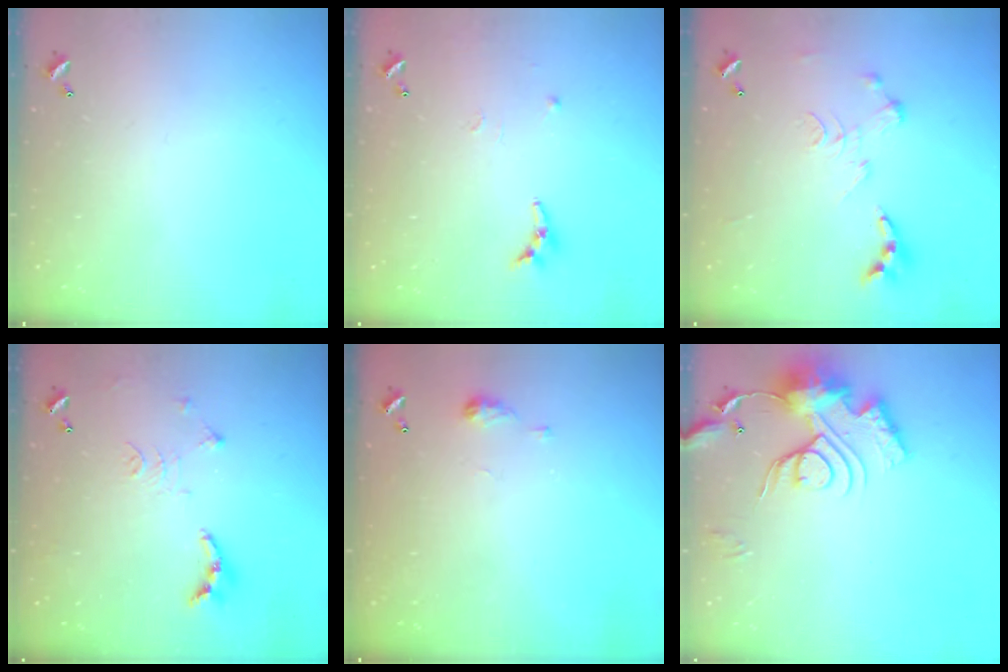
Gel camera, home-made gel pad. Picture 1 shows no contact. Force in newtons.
{"total": 6.6, "press": 6.5, "slide": 0.6}
{"total": 0.0}
{"total": 10.3, "press": 10.2, "slide": 1.0}
{"total": 4.8, "press": 4.7, "slide": 0.6}
{"total": 18.0, "press": 18.0, "slide": 1.7}